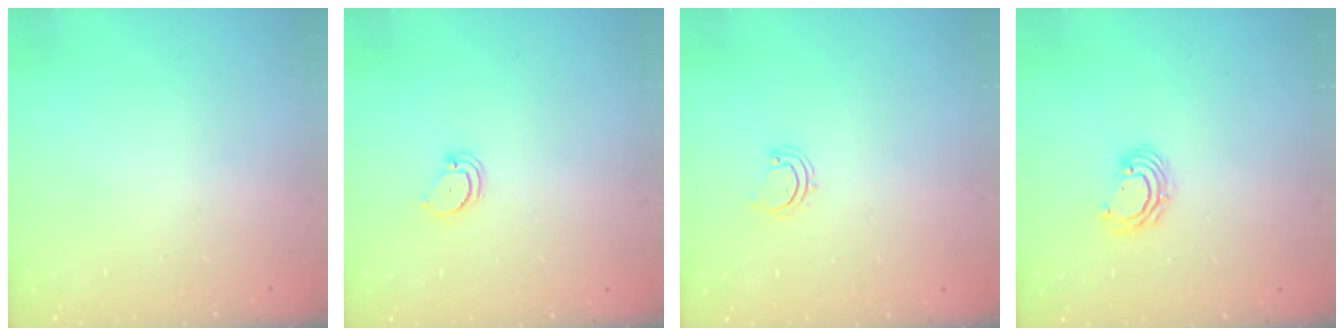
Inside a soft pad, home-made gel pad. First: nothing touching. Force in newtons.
{"total": 2.1, "press": 2.1, "slide": 0.1}
{"total": 2.5, "press": 2.5, "slide": 0.3}
{"total": 5.7, "press": 5.7, "slide": 0.2}